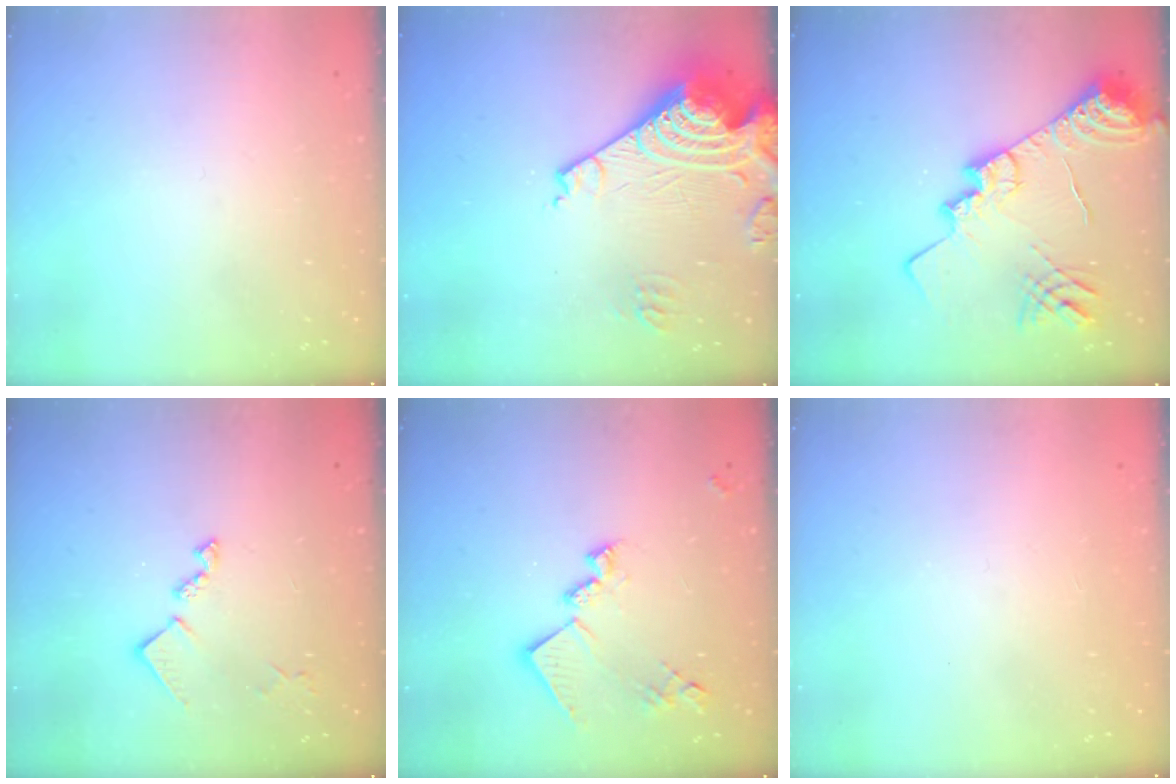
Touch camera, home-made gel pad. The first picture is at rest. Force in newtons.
{"total": 18.8, "press": 18.7, "slide": 2.2}
{"total": 19.2, "press": 19.1, "slide": 1.6}
{"total": 10.5, "press": 10.5, "slide": 0.6}
{"total": 14.8, "press": 14.8, "slide": 0.5}
{"total": 1.1, "press": 1.1, "slide": 0.1}